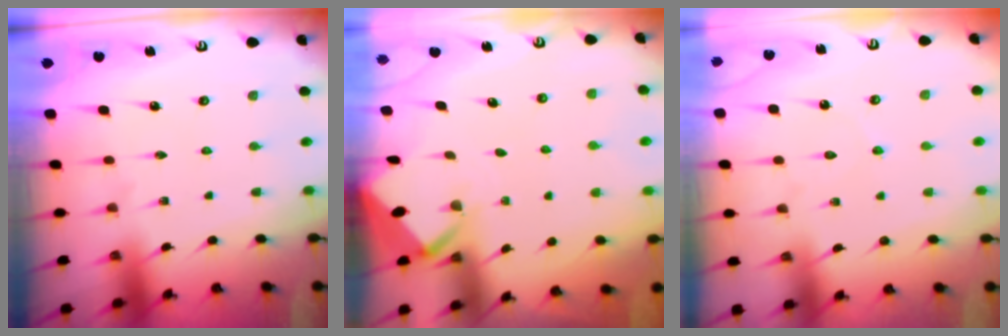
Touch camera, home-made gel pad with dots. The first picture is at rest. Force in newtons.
{"total": 2.5, "press": 2.5, "slide": 0.2}
{"total": 2.3, "press": 2.3, "slide": 0.3}